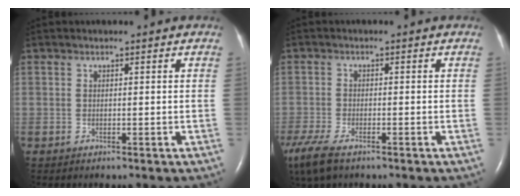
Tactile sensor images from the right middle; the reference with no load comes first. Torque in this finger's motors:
{"motor_torque": [0.60, -0.59, 0.08, 0.06]}